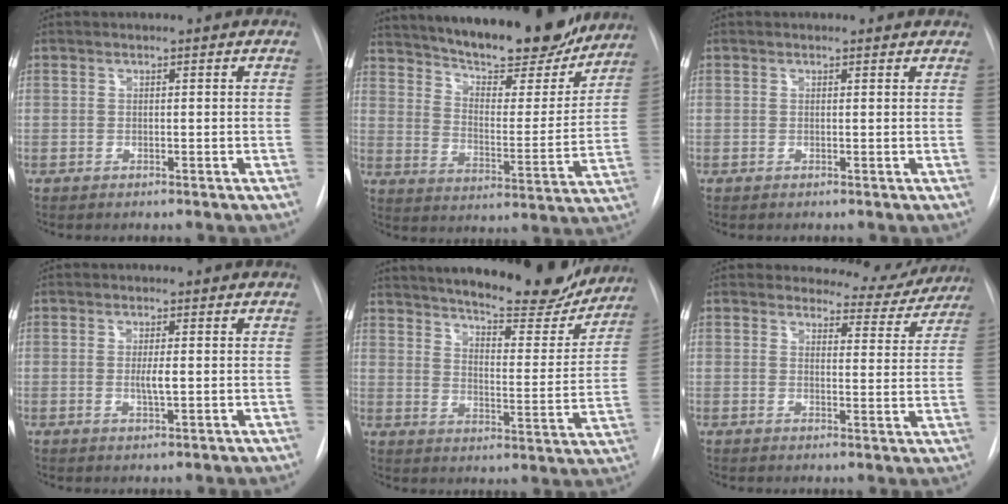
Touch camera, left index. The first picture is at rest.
{"total": 24.8, "force": [21.3, 5.7, 11.3], "torque": [-0.188, -0.019, 0.296]}
{"total": 1.1, "force": [1.0, 0.4, 0.1], "torque": [-0.009, 0.000, 0.005]}
{"total": 2.2, "force": [0.0, 0.3, 2.2], "torque": [-0.044, -0.003, 0.000]}
{"total": 23.0, "force": [20.4, 4.6, 9.5], "torque": [-0.148, -0.040, 0.265]}
{"total": 7.8, "force": [7.4, 2.3, -0.2], "torque": [0.018, -0.026, 0.075]}